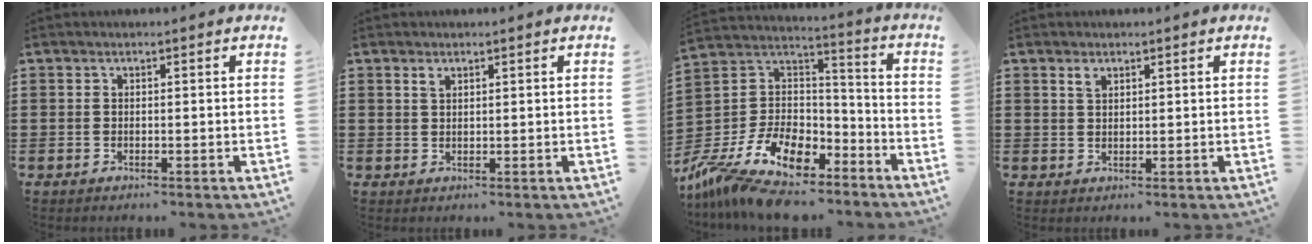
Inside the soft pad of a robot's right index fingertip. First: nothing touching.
{"total": 1.1, "force": [0.7, 0.5, 0.6], "torque": [-0.015, 0.002, 0.013]}
{"total": 14.0, "force": [-9.6, 6.7, 7.6], "torque": [-0.170, 0.026, -0.174]}
{"total": 1.4, "force": [1.0, 0.7, 0.7], "torque": [-0.016, 0.002, 0.018]}